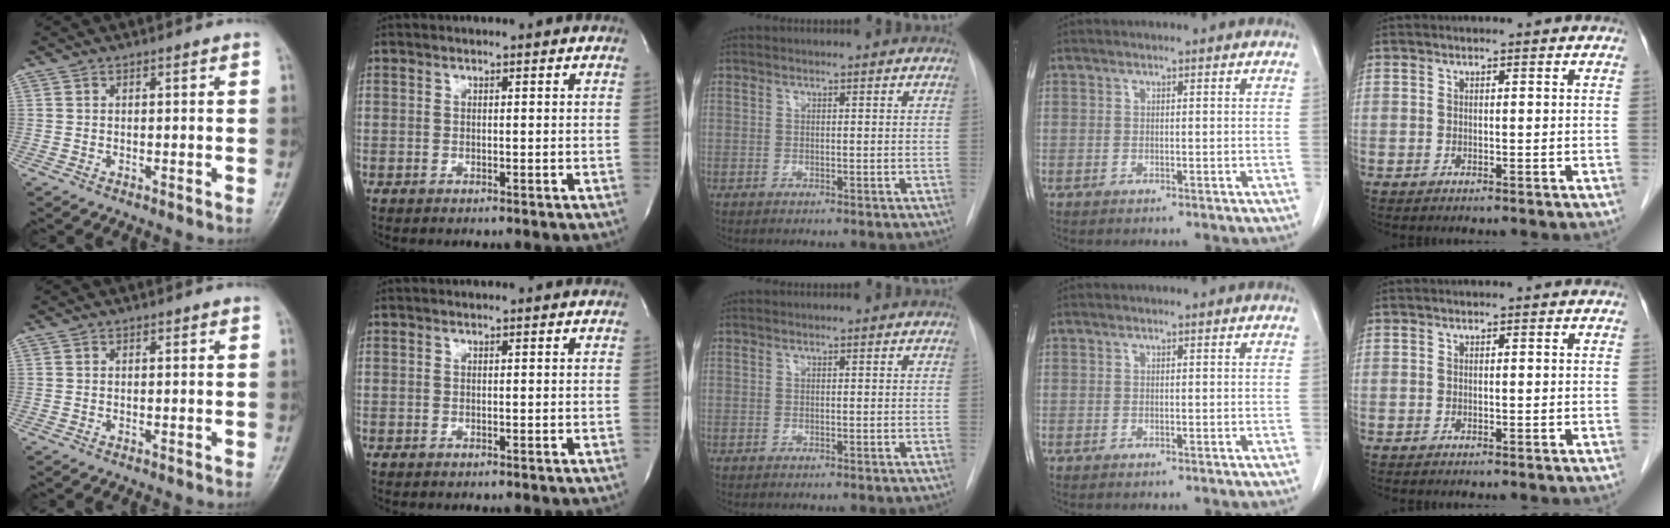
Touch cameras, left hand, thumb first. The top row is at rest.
{}